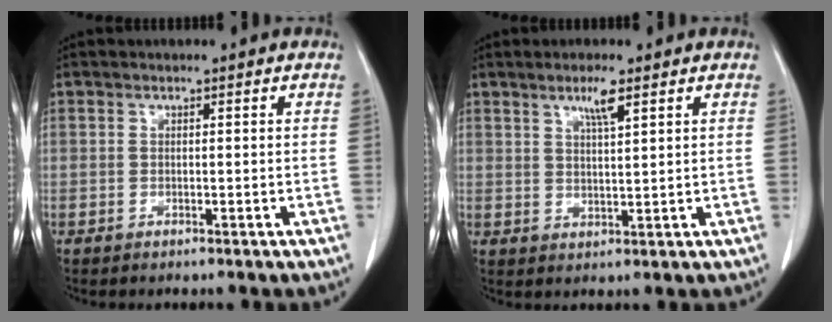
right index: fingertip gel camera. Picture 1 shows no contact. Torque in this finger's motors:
{"motor_torque": [0.48, 0.31, 0.05, 0.02]}